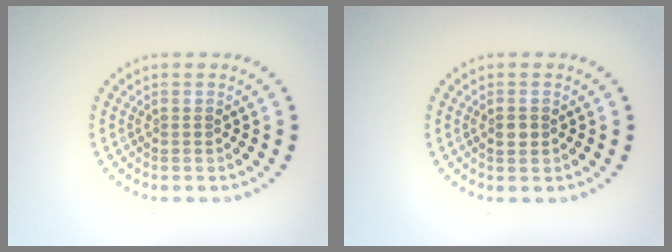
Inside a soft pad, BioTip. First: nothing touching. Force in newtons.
{"total": 1.1, "press": 1.0, "slide": 0.3}